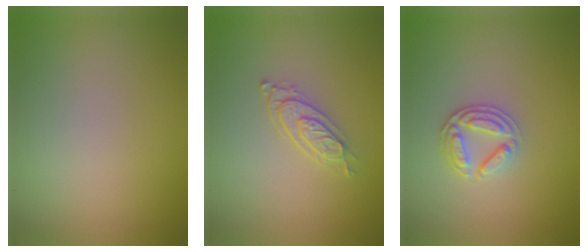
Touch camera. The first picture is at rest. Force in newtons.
{"total": 2.5, "press": 2.1, "slide": 1.4}
{"total": 2.6, "press": 2.5, "slide": 0.7}